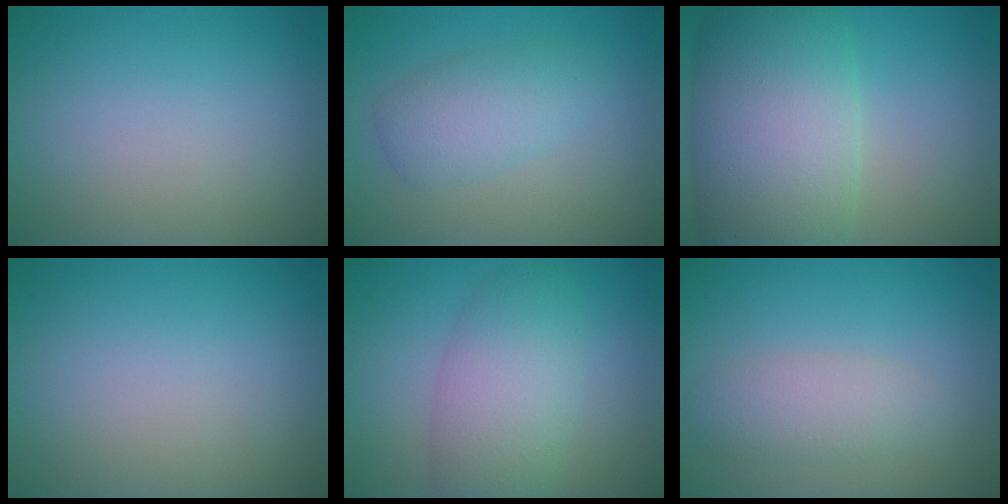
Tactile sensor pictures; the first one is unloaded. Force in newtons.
{"total": 3.4, "press": 3.4, "slide": 0.2}
{"total": 12.1, "press": 12.0, "slide": 0.8}
{"total": 0.0}
{"total": 5.6, "press": 5.6, "slide": 0.2}
{"total": 2.7, "press": 2.7, "slide": 0.2}